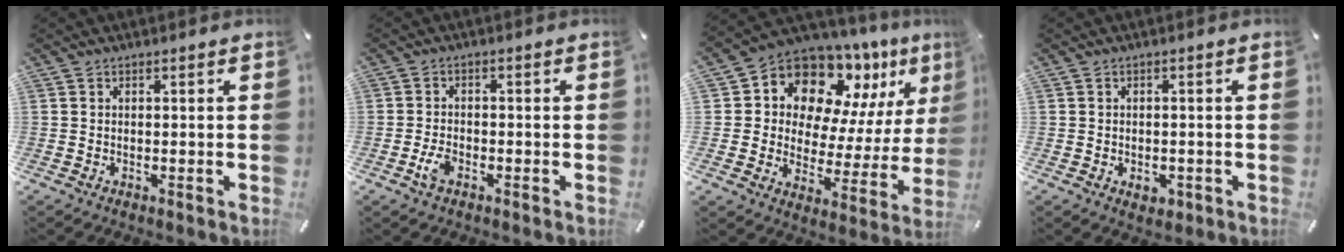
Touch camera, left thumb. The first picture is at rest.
{"total": 3.3, "force": [-1.6, 1.9, 2.3], "torque": [-0.060, -0.001, -0.033]}
{"total": 13.6, "force": [10.9, 7.1, 4.0], "torque": [-0.071, -0.112, 0.190]}
{"total": 2.7, "force": [-1.0, 2.0, 1.5], "torque": [-0.025, 0.004, -0.017]}